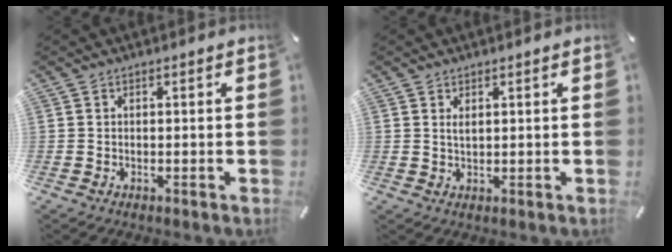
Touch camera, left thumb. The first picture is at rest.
{"total": 1.4, "force": [0.8, 0.5, 1.1], "torque": [-0.024, -0.001, 0.014]}